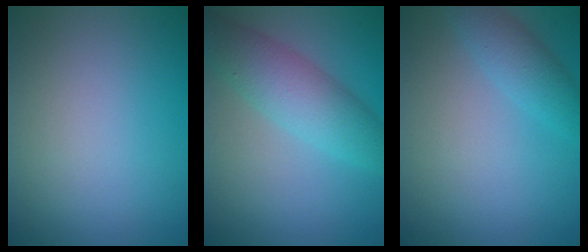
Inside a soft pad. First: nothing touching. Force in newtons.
{"total": 5.1, "press": 5.1, "slide": 0.1}
{"total": 2.7, "press": 2.7, "slide": 0.1}